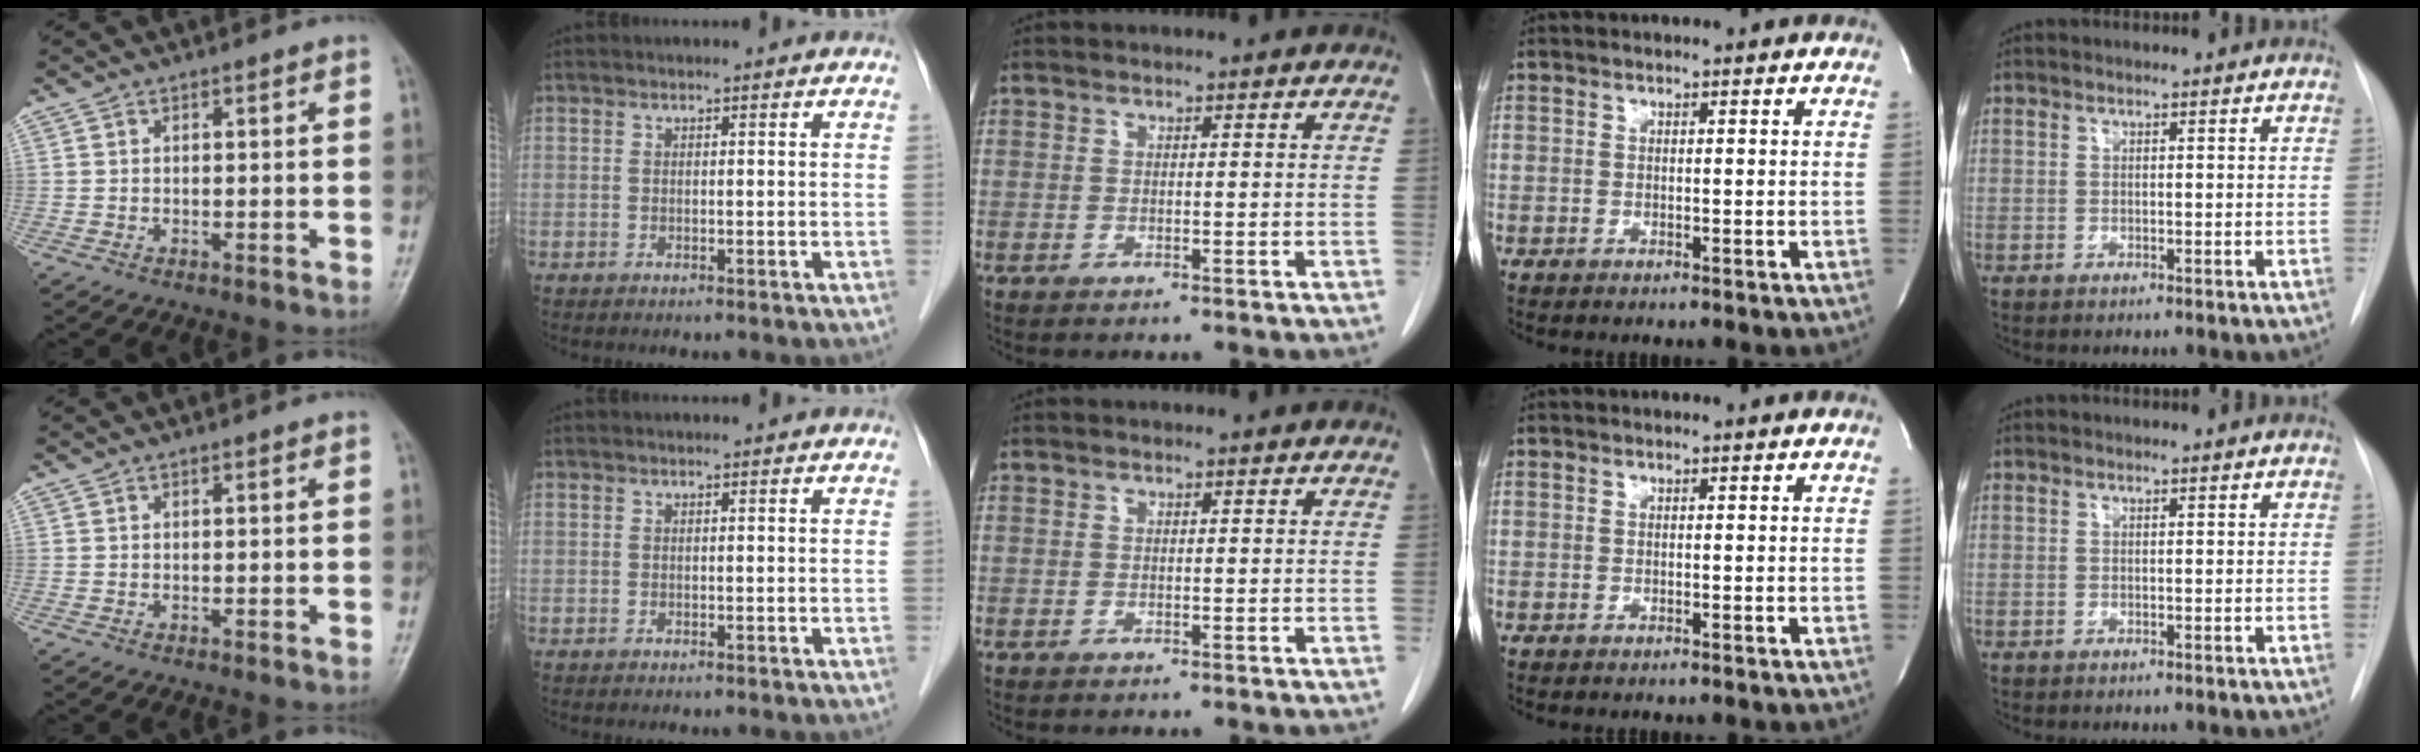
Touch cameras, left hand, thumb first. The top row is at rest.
{}